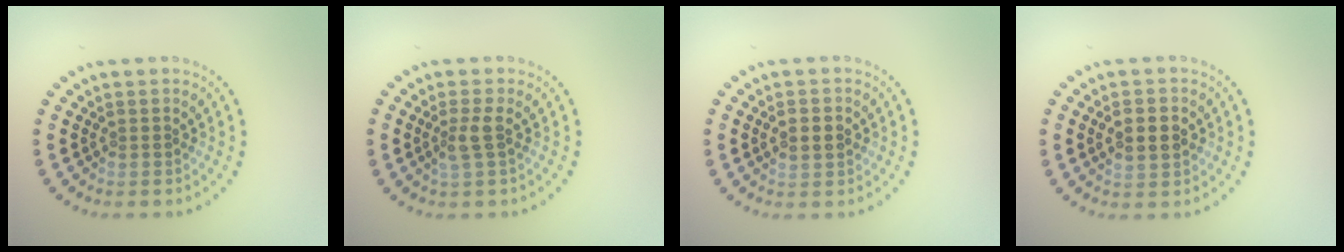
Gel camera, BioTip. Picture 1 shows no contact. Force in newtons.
{"total": 1.7, "press": 1.4, "slide": 1.0}
{"total": 1.9, "press": 1.8, "slide": 0.2}
{"total": 3.4, "press": 3.4, "slide": 0.2}